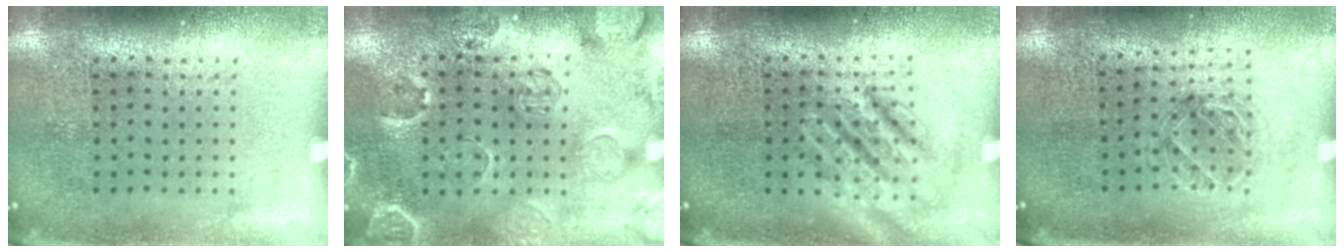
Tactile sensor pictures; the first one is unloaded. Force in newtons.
{"total": 2.5, "press": 2.1, "slide": 1.4}
{"total": 2.7, "press": 2.7, "slide": 0.3}
{"total": 1.1, "press": 1.1, "slide": 0.2}